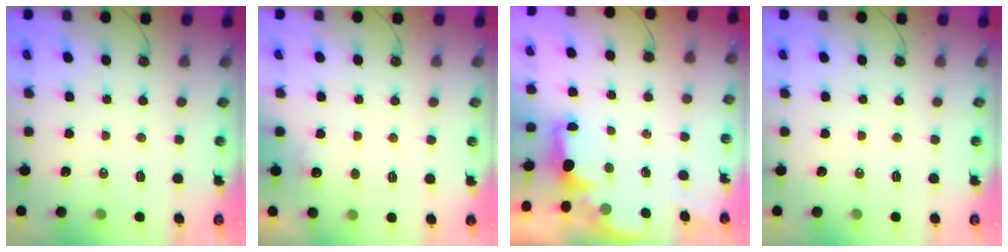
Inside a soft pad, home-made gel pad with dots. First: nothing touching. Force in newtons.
{"total": 5.8, "press": 5.7, "slide": 1.2}
{"total": 1.9, "press": 1.7, "slide": 0.7}
{"total": 0.0}